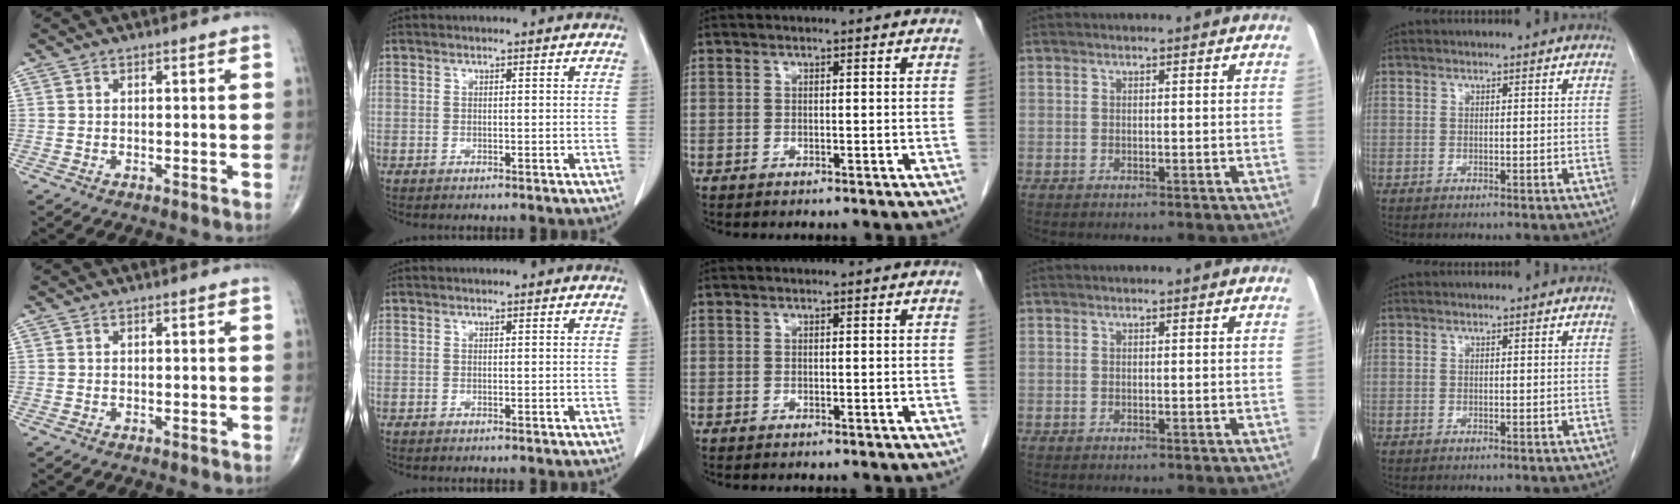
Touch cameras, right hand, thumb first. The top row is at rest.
{}